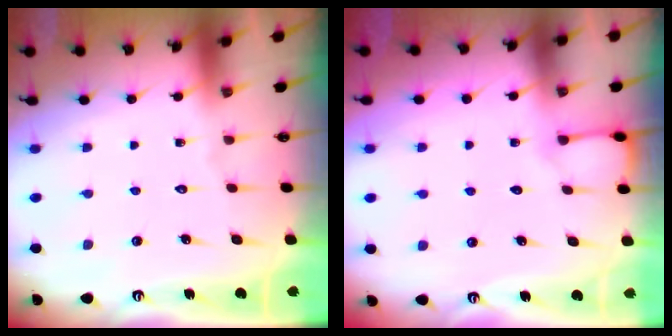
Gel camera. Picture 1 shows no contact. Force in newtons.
{"total": 2.9, "press": 2.9, "slide": 0.3}